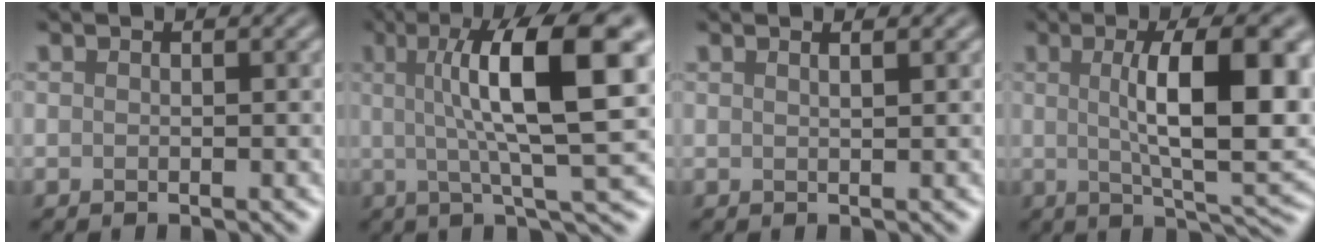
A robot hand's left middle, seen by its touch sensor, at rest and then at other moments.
{"total": 11.8, "force": [2.6, 2.6, 11.2], "torque": [-0.148, 0.010, 0.038]}
{"total": 1.5, "force": [1.0, 0.6, 1.1], "torque": [-0.003, 0.001, 0.002]}
{"total": 11.2, "force": [1.6, 3.1, 10.7], "torque": [-0.140, 0.004, 0.025]}